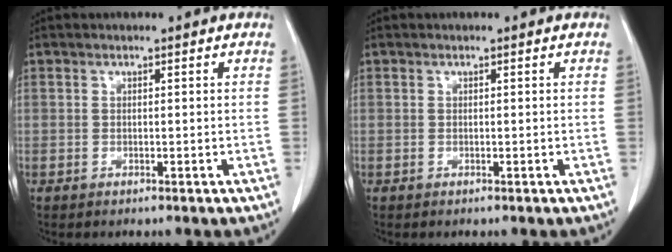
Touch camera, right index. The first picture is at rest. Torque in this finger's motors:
{"motor_torque": [0.00, 0.00, 0.06, -0.01]}